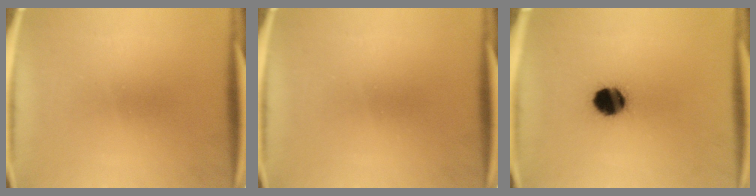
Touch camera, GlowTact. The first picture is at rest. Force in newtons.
{"total": 0.0}
{"total": 9.4}